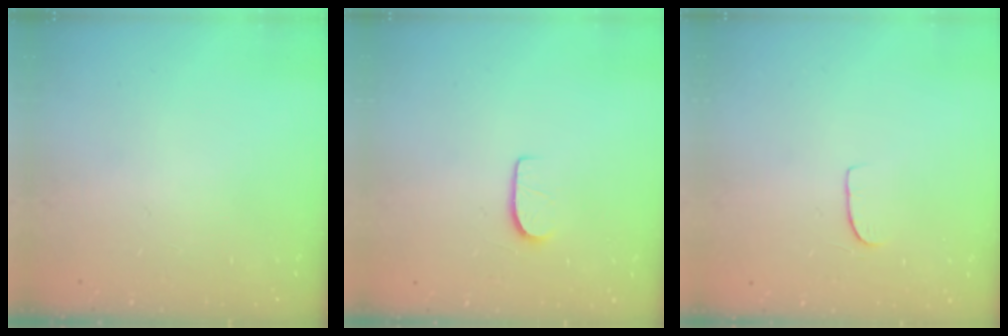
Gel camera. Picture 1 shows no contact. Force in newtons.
{"total": 6.3, "press": 6.3, "slide": 0.7}
{"total": 5.8, "press": 5.8, "slide": 0.3}